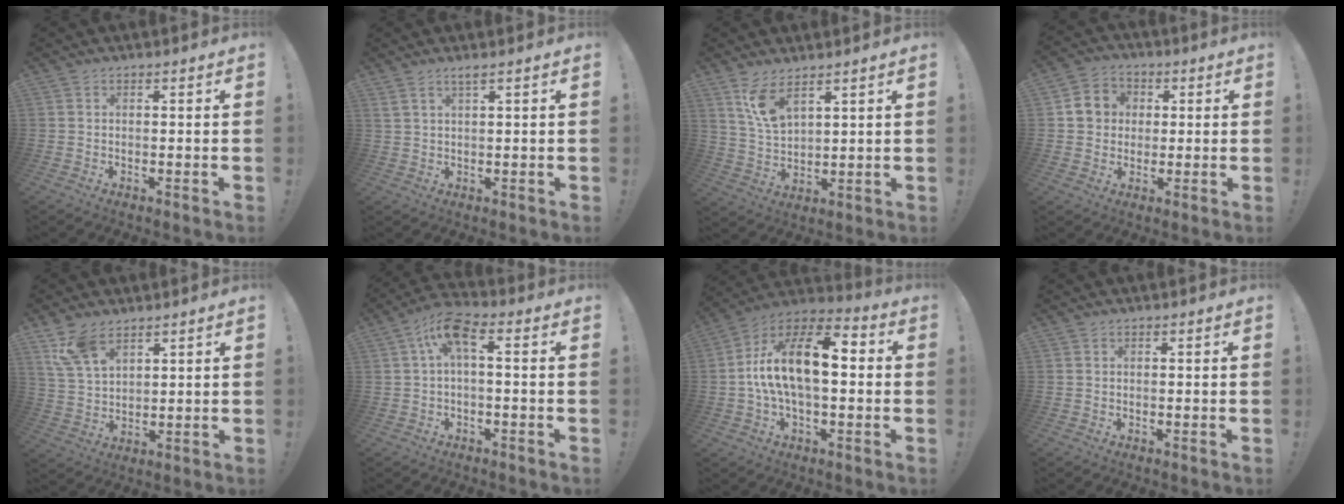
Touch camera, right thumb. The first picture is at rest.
{"total": 2.6, "force": [1.9, 0.1, 1.7], "torque": [-0.043, -0.001, 0.035]}
{"total": 8.9, "force": [5.8, 3.6, 5.6], "torque": [-0.107, -0.026, 0.109]}
{"total": 8.2, "force": [1.2, 7.7, 2.5], "torque": [-0.039, 0.008, 0.028]}
{"total": 9.0, "force": [6.0, 4.5, 5.0], "torque": [-0.102, -0.019, 0.120]}
{"total": 8.4, "force": [1.6, 2.8, 7.8], "torque": [-0.156, 0.005, 0.032]}
{"total": 17.9, "force": [1.3, 8.5, 15.7], "torque": [-0.277, 0.008, 0.019]}
{"total": 0.0}